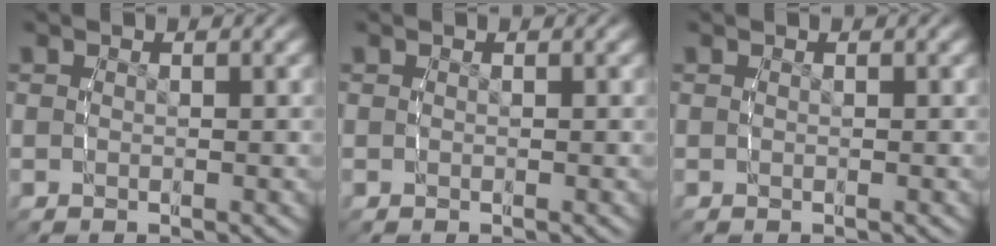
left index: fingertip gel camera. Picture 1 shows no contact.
{"total": 0.0}
{"total": 0.0}